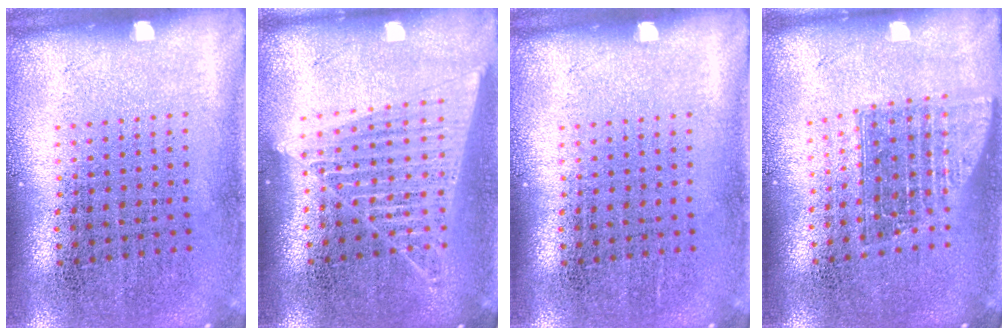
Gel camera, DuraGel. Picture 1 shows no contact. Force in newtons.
{"total": 1.5, "press": 1.4, "slide": 0.6}
{"total": 0.0}
{"total": 1.5, "press": 1.2, "slide": 1.0}